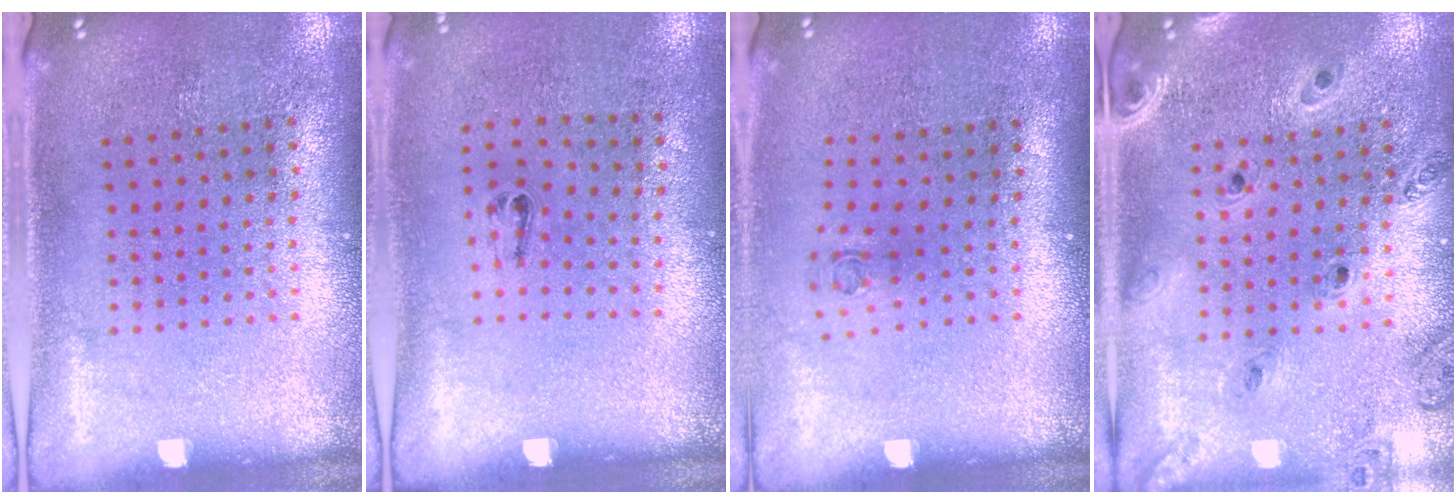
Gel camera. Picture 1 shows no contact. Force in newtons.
{"total": 0.6, "press": 0.2, "slide": 0.5}
{"total": 0.7, "press": 0.3, "slide": 0.6}
{"total": 1.3, "press": 1.3, "slide": 0.2}